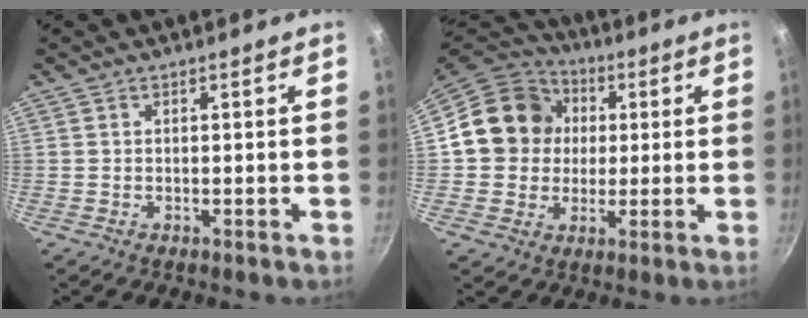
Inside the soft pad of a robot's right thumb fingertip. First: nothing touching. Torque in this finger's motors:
{"motor_torque": [0.42, 2.54, 0.56, -0.69, 0.08]}